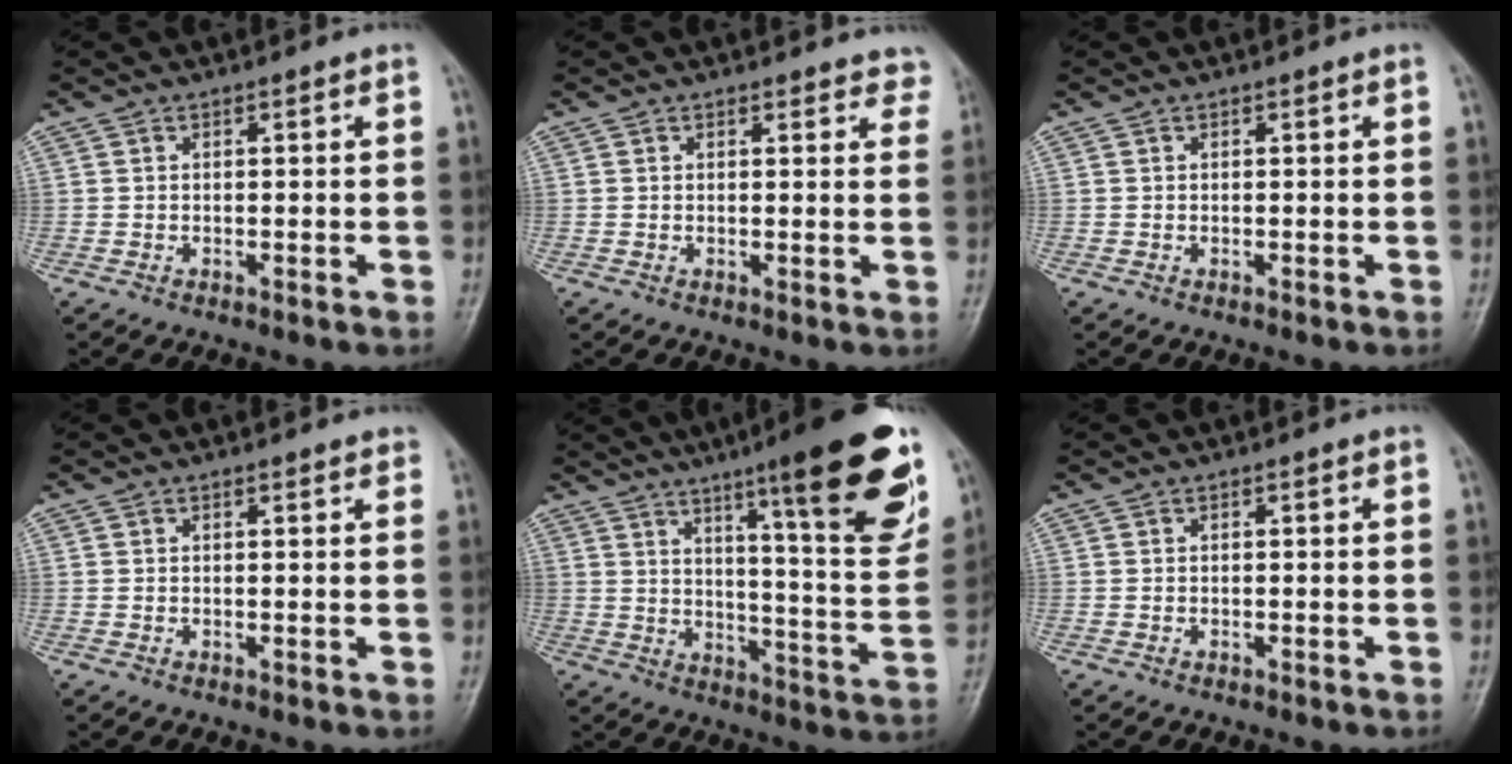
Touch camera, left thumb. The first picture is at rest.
{"total": 4.2, "force": [3.8, 1.6, 0.8], "torque": [0.026, -0.016, 0.022]}
{"total": 0.0}
{"total": 1.1, "force": [0.9, 0.4, 0.5], "torque": [-0.003, -0.001, 0.008]}
{"total": 22.3, "force": [12.6, 3.3, 18.1], "torque": [-0.223, -0.056, 0.184]}
{"total": 0.0}